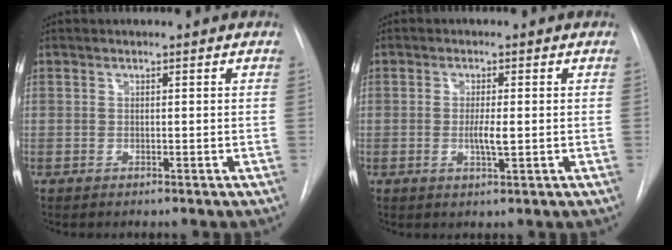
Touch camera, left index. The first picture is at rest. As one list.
[{"total": 3.0, "force": [-1.3, 0.2, 2.7], "torque": [-0.051, -0.010, -0.019]}]